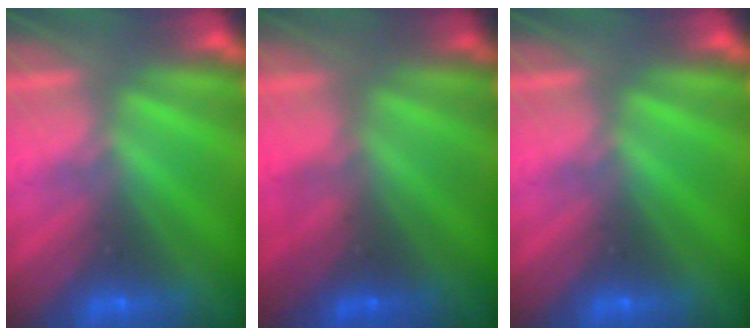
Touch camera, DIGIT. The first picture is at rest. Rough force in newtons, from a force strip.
{"total": 2.1}
{"total": 0.0}